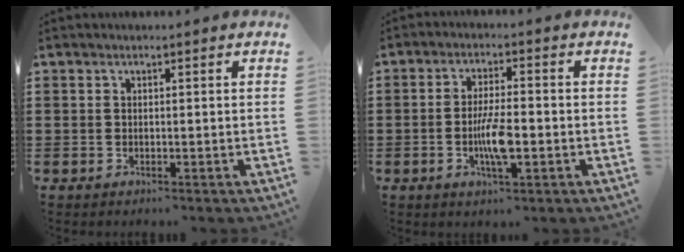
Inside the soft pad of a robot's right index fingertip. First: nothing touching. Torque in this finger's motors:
{"motor_torque": [1.73, -0.41, 0.53, 0.15]}